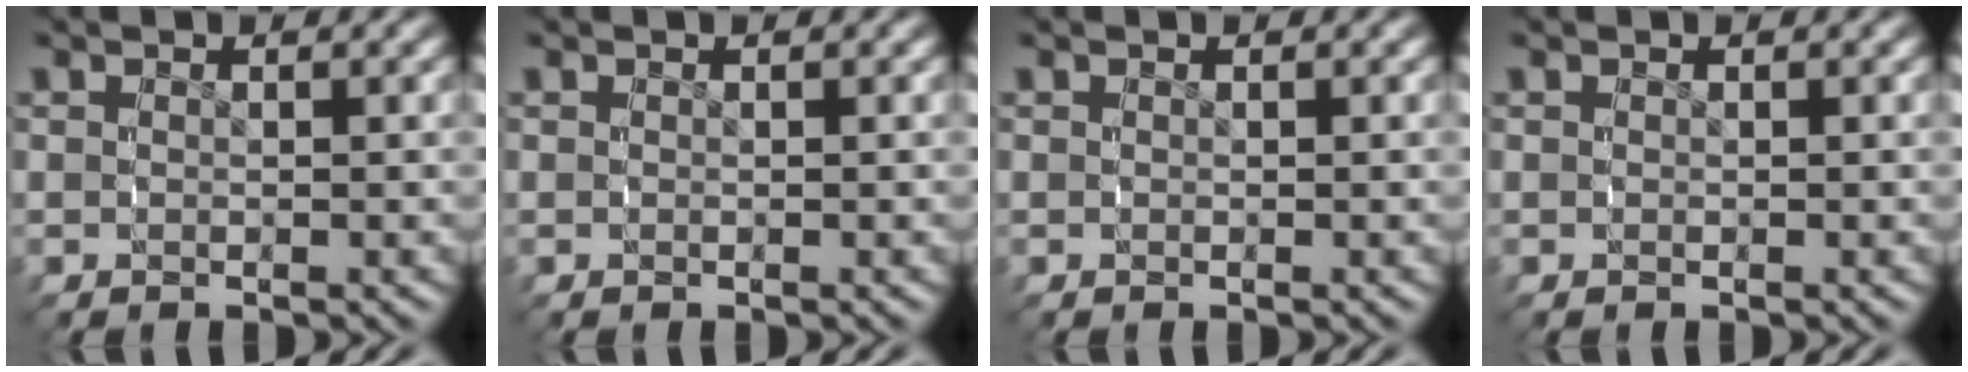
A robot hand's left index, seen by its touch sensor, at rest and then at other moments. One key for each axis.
{"total": 0.0}
{"total": 0.0}
{"total": 0.0}